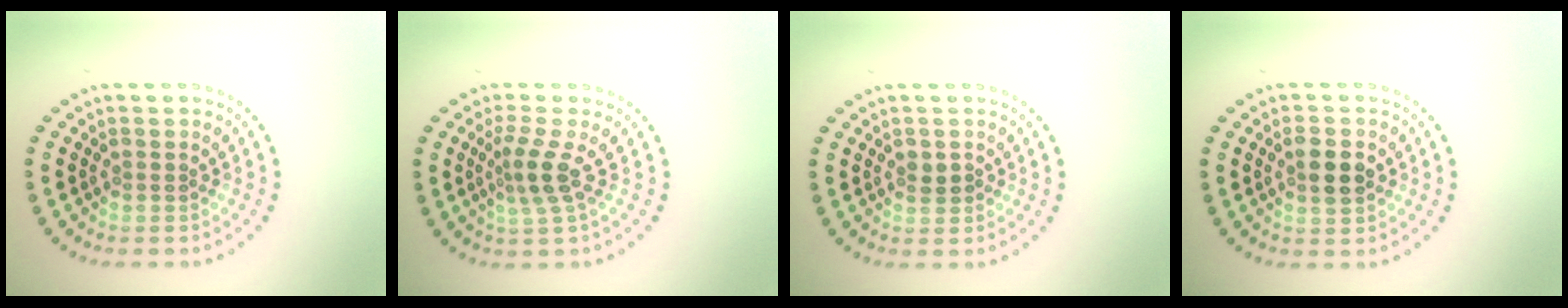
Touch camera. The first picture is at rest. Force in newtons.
{"total": 2.6, "press": 1.8, "slide": 1.8}
{"total": 1.3, "press": 1.2, "slide": 0.4}
{"total": 2.7, "press": 2.7, "slide": 0.2}